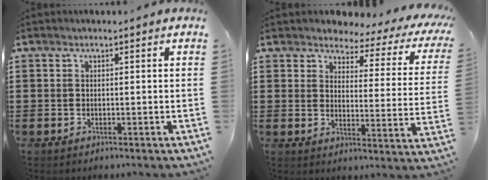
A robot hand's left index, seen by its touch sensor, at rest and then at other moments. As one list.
[{"total": 3.1, "force": [2.6, 1.2, 1.2], "torque": [-0.037, -0.020, 0.035]}]